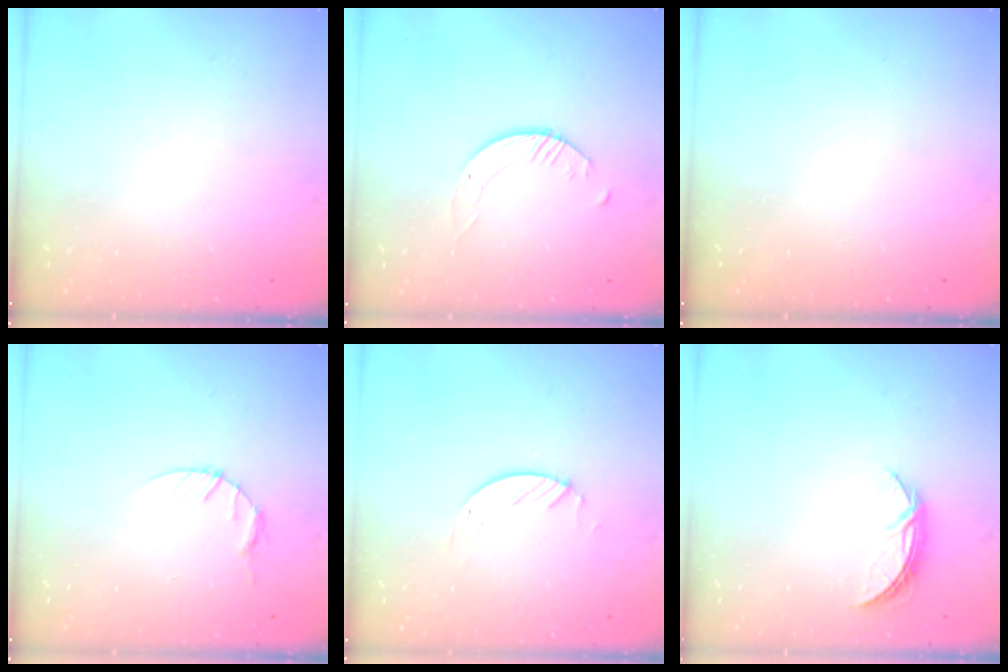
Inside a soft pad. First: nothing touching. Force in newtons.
{"total": 2.8, "press": 2.8, "slide": 0.3}
{"total": 0.0}
{"total": 4.6, "press": 4.6, "slide": 0.6}
{"total": 2.7, "press": 2.7, "slide": 0.2}
{"total": 5.6, "press": 5.6, "slide": 0.5}